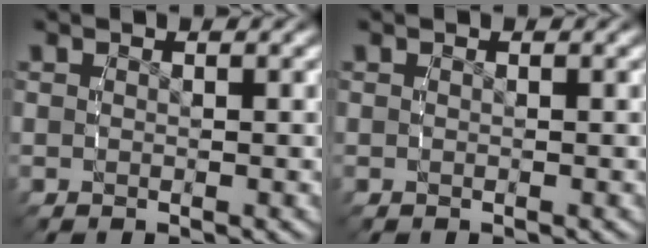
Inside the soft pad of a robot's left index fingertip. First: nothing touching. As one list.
[{"total": 0.0}]